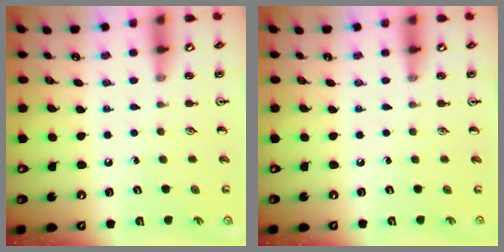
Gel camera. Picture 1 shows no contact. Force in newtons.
{"total": 0.0}